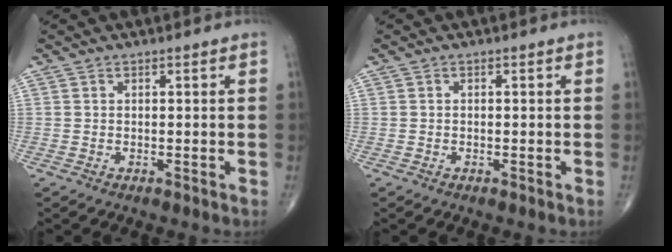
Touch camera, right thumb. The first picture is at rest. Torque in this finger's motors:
{"motor_torque": [-0.20, -0.07, 0.04, 0.13, 0.01]}